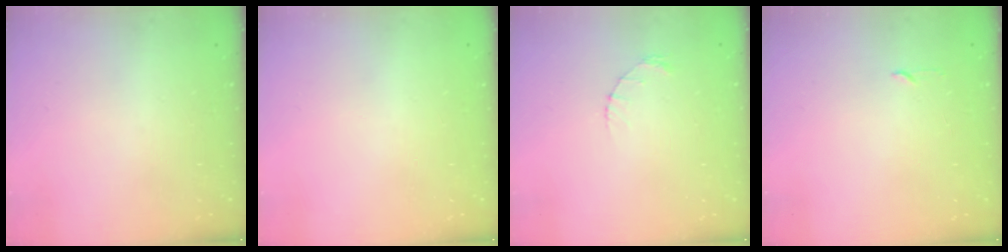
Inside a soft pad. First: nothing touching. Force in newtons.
{"total": 0.0}
{"total": 1.2, "press": 1.1, "slide": 0.2}
{"total": 2.3, "press": 2.2, "slide": 0.3}